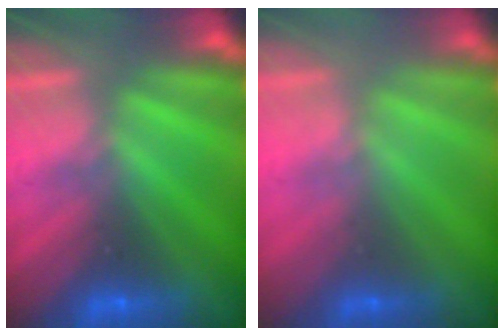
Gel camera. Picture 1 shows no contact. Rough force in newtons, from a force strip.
{"total": 2.2}